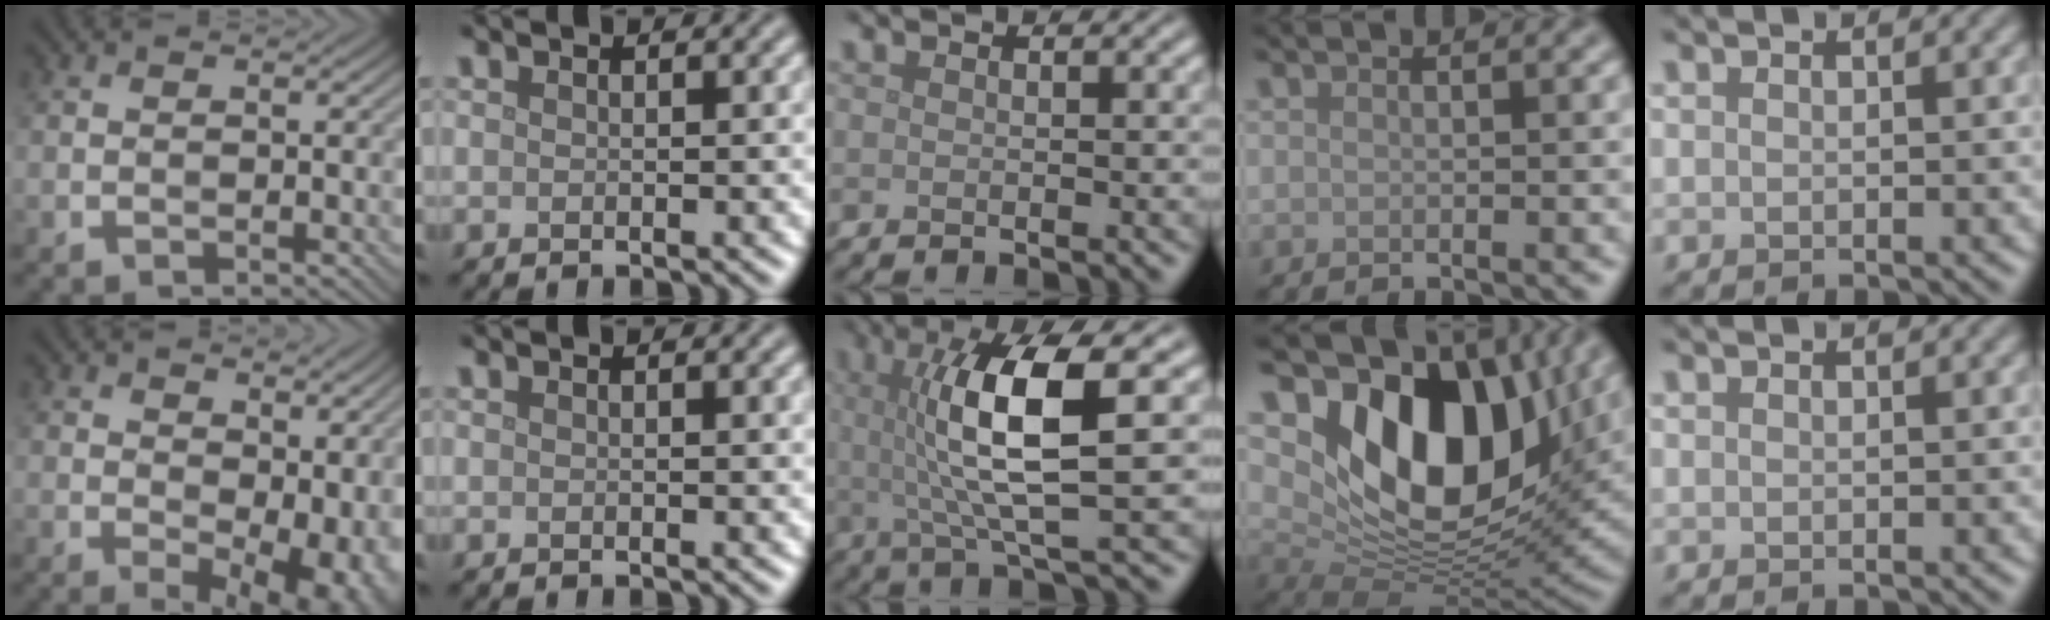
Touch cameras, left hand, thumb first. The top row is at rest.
{"thumb": {"total": 13.2, "force": [0.0, 7.6, 10.8], "torque": [-0.122, -0.019, 0.040]}, "middle": {"total": 8.3, "force": [1.1, 1.8, 8.0], "torque": [-0.128, 0.005, 0.020]}, "ring": {"total": 14.2, "force": [4.5, 8.5, 10.5], "torque": [-0.162, -0.010, 0.081]}}